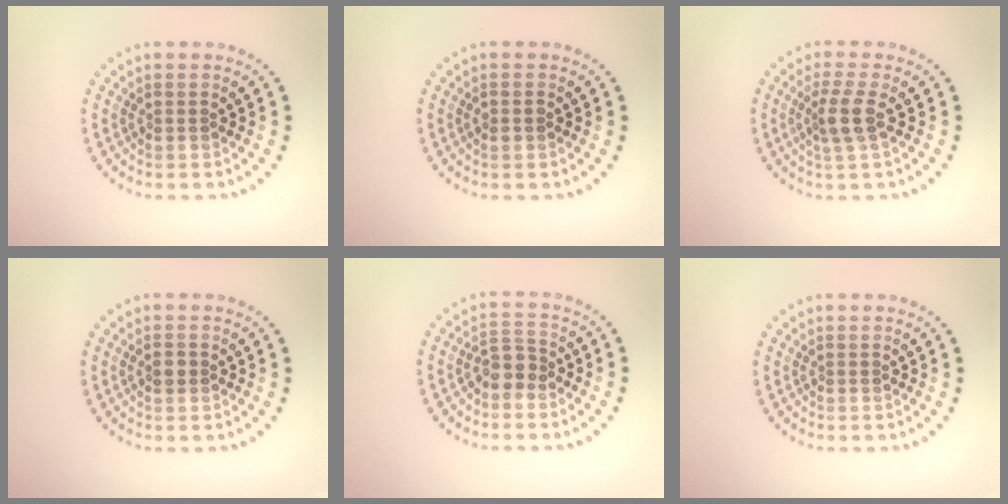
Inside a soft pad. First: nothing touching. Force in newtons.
{"total": 0.9, "press": 0.9, "slide": 0.1}
{"total": 2.5, "press": 2.0, "slide": 1.5}
{"total": 1.2, "press": 1.2, "slide": 0.1}
{"total": 2.3, "press": 2.1, "slide": 1.1}
{"total": 0.0}